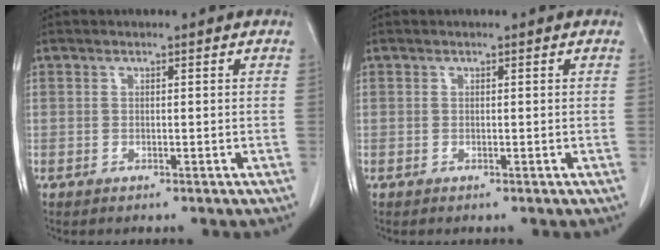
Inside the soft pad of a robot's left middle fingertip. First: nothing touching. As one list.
[{"total": 0.0}]